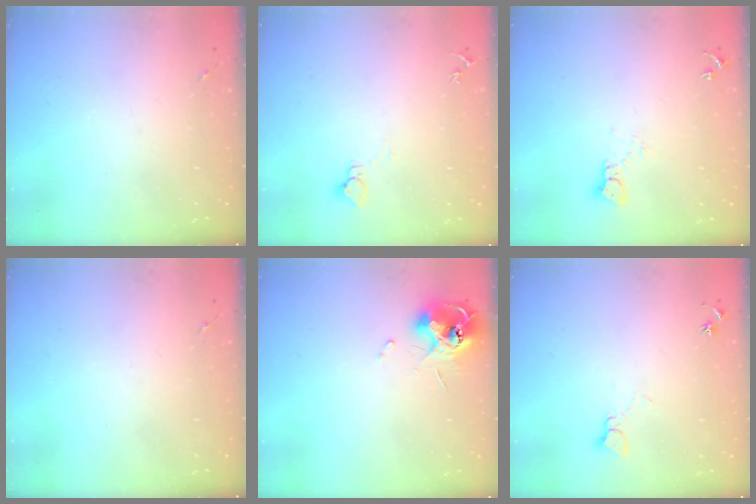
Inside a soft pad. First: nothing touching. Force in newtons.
{"total": 2.7, "press": 2.7, "slide": 0.1}
{"total": 3.7, "press": 3.7, "slide": 0.3}
{"total": 0.0}
{"total": 11.7, "press": 11.7, "slide": 0.9}
{"total": 4.9, "press": 4.9, "slide": 0.5}